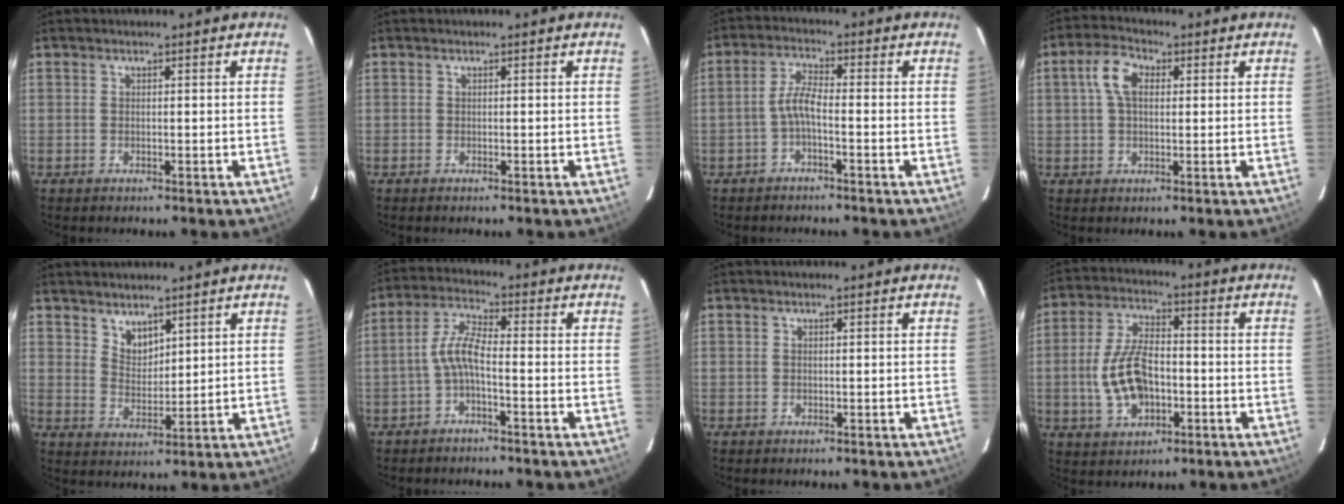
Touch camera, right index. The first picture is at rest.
{"total": 0.0}
{"total": 3.6, "force": [-1.7, 0.6, 3.2], "torque": [-0.074, 0.011, -0.036]}
{"total": 6.0, "force": [1.3, 3.6, 4.6], "torque": [-0.092, 0.020, 0.024]}
{"total": 4.6, "force": [3.7, 2.4, 1.6], "torque": [-0.018, 0.000, 0.071]}
{"total": 5.0, "force": [-2.0, 1.1, 4.5], "torque": [-0.103, 0.015, -0.041]}
{"total": 0.0}
{"total": 11.6, "force": [-2.3, 6.4, 9.4], "torque": [-0.194, 0.008, -0.034]}